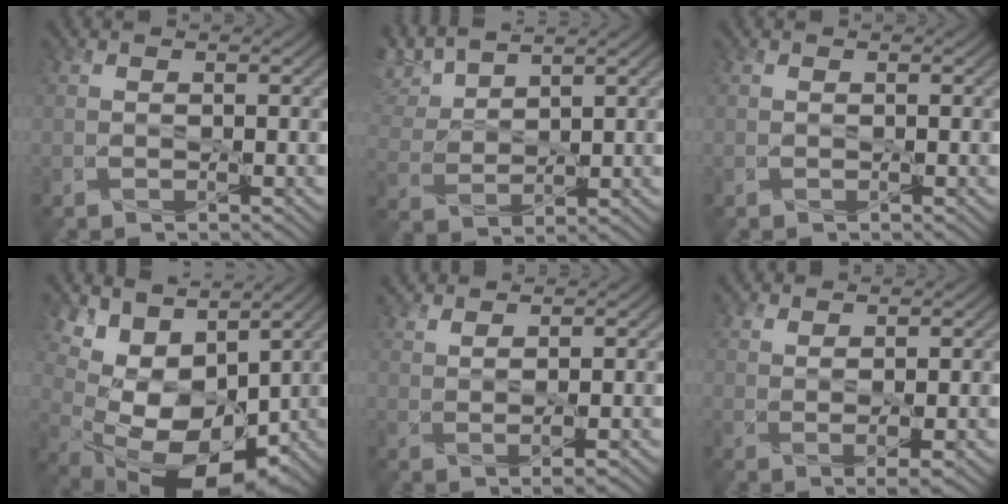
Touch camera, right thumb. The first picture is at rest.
{"total": 6.5, "force": [5.0, 1.8, 3.6], "torque": [-0.091, 0.015, 0.106]}
{"total": 0.0}
{"total": 15.1, "force": [4.8, 9.2, 10.9], "torque": [-0.191, 0.032, 0.100]}
{"total": 3.8, "force": [2.6, 0.6, 2.7], "torque": [-0.053, 0.000, 0.048]}
{"total": 3.3, "force": [1.8, 0.5, 2.7], "torque": [-0.056, 0.002, 0.042]}